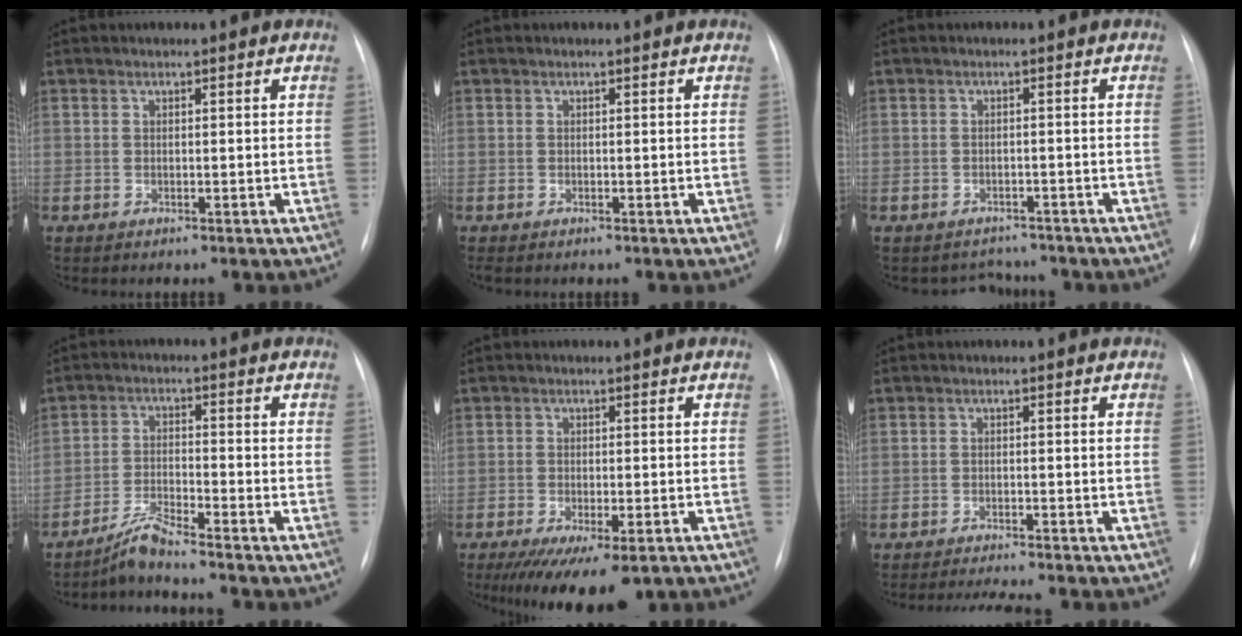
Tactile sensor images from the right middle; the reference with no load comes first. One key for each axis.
{"total": 0.0}
{"total": 3.3, "fx": -2.7, "fy": 1.8, "fz": -0.7, "tx": 0.005, "ty": 0.013, "tz": -0.038}
{"total": 4.2, "fx": -3.9, "fy": -0.8, "fz": 1.4, "tx": -0.037, "ty": -0.023, "tz": -0.080}
{"total": 10.8, "fx": -7.0, "fy": 3.4, "fz": 7.4, "tx": -0.117, "ty": -0.021, "tz": -0.102}
{"total": 5.9, "fx": -5.3, "fy": -0.1, "fz": 2.5, "tx": -0.037, "ty": -0.013, "tz": -0.079}